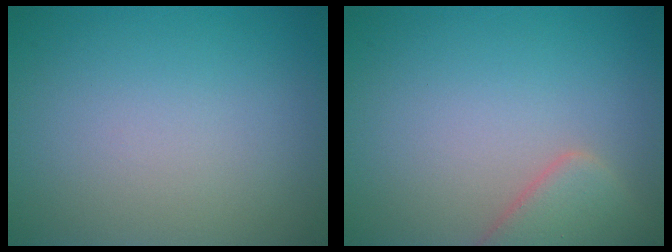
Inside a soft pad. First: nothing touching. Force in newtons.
{"total": 3.4, "press": 3.3, "slide": 0.4}